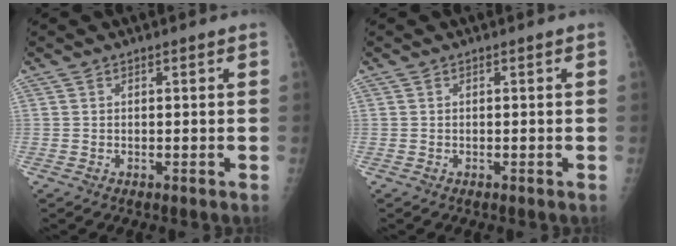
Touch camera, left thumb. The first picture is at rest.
{"total": 0.0}